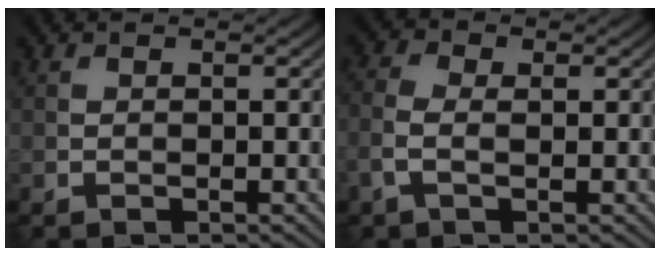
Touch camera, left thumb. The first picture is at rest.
{"total": 3.3, "force": [-0.5, 1.8, 2.7], "torque": [-0.077, 0.004, -0.016]}